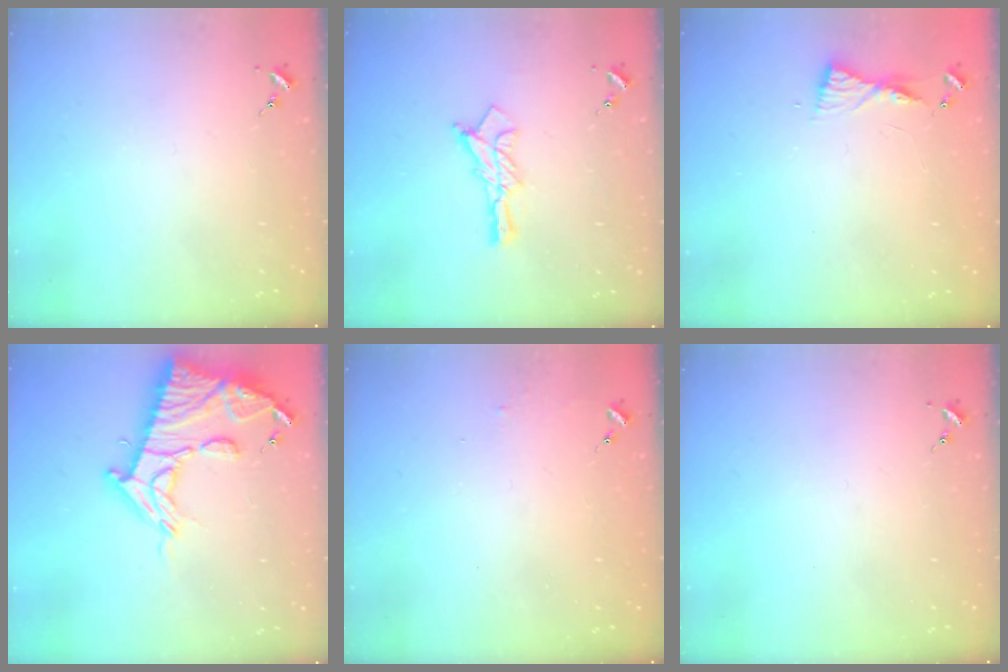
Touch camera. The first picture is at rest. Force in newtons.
{"total": 10.6, "press": 10.6, "slide": 0.8}
{"total": 5.6, "press": 5.6, "slide": 0.5}
{"total": 19.3, "press": 19.3, "slide": 1.6}
{"total": 3.2, "press": 3.2, "slide": 0.3}
{"total": 0.0}